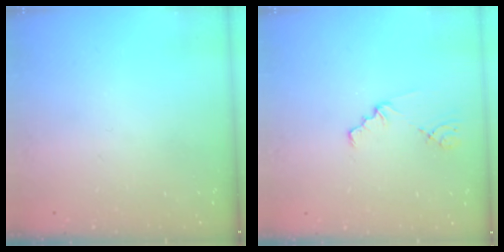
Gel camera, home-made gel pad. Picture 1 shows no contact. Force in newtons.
{"total": 1.4, "press": 1.3, "slide": 0.3}